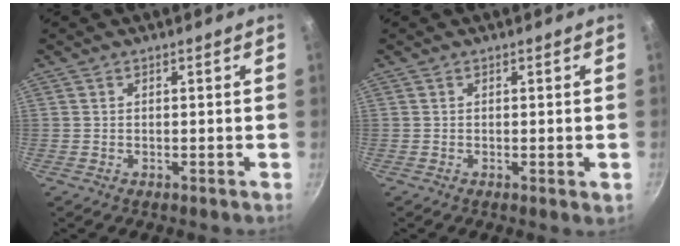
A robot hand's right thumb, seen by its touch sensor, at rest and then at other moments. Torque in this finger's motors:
{"motor_torque": [-0.21, 0.15, -0.17, 0.04, 0.00]}